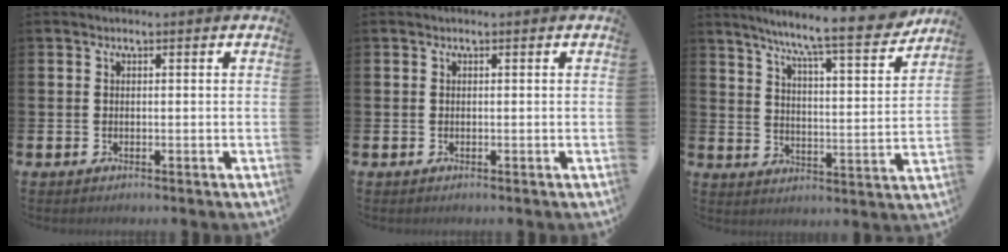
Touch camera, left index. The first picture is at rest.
{"total": 0.0}
{"total": 9.7, "force": [8.4, 0.5, 4.8], "torque": [-0.105, -0.060, 0.135]}